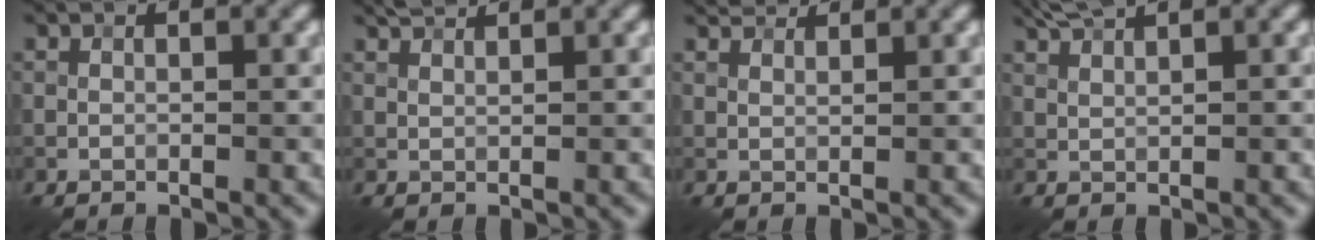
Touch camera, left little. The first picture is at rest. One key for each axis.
{"total": 1.8, "fx": 1.6, "fy": 0.2, "fz": 0.8, "tx": -0.023, "ty": 0.001, "tz": 0.027}
{"total": 2.5, "fx": 2.2, "fy": 0.6, "fz": 1.0, "tx": -0.023, "ty": -0.003, "tz": 0.036}
{"total": 2.4, "fx": 2.0, "fy": 0.4, "fz": 1.4, "tx": -0.033, "ty": 0.003, "tz": 0.040}